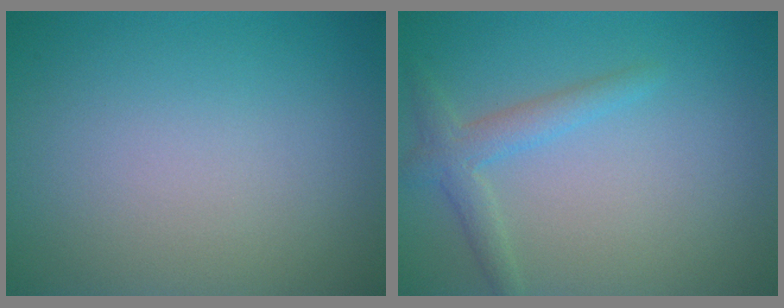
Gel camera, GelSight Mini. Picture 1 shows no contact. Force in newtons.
{"total": 2.3, "press": 2.3, "slide": 0.2}